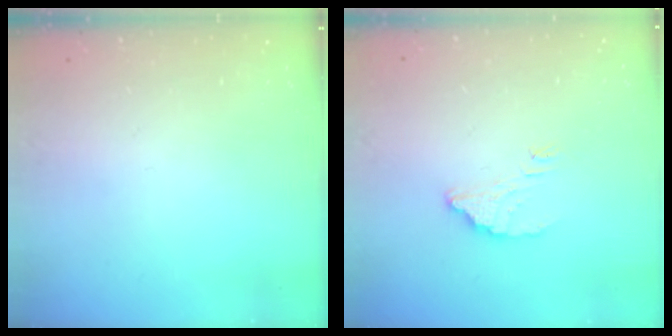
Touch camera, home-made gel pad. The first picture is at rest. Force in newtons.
{"total": 3.7, "press": 3.7, "slide": 0.2}